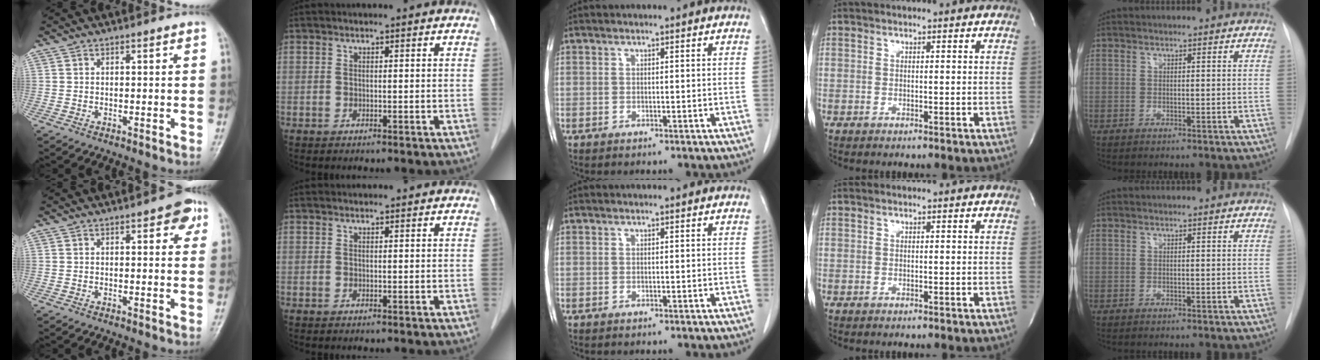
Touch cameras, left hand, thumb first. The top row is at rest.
{"thumb": {"total": 4.1, "force": [1.9, 1.9, 3.1], "torque": [-0.016, -0.002, 0.013]}, "index": {"total": 2.4, "force": [2.3, 0.3, 0.3], "torque": [-0.010, 0.021, 0.030]}}